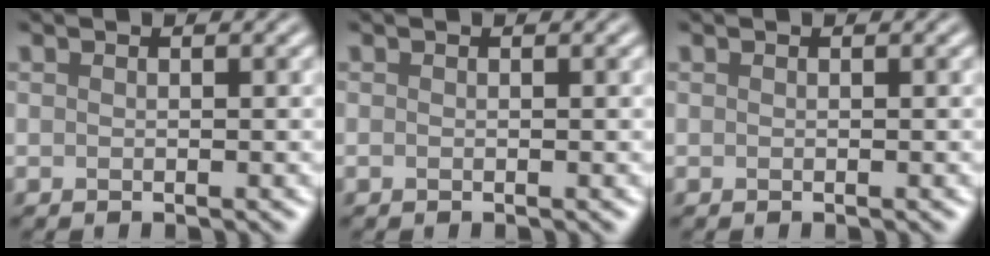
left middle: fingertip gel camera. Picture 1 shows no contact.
{"total": 0.0}
{"total": 0.0}